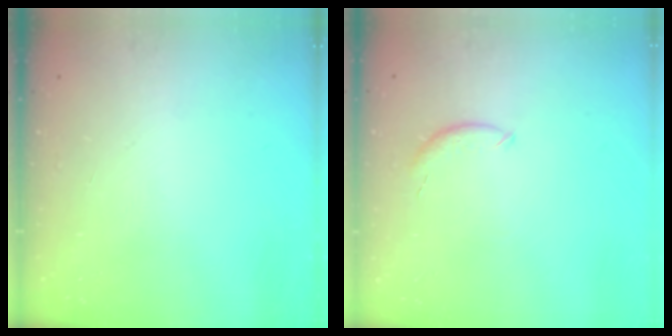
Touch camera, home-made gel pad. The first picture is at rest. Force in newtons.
{"total": 5.8, "press": 5.7, "slide": 0.7}